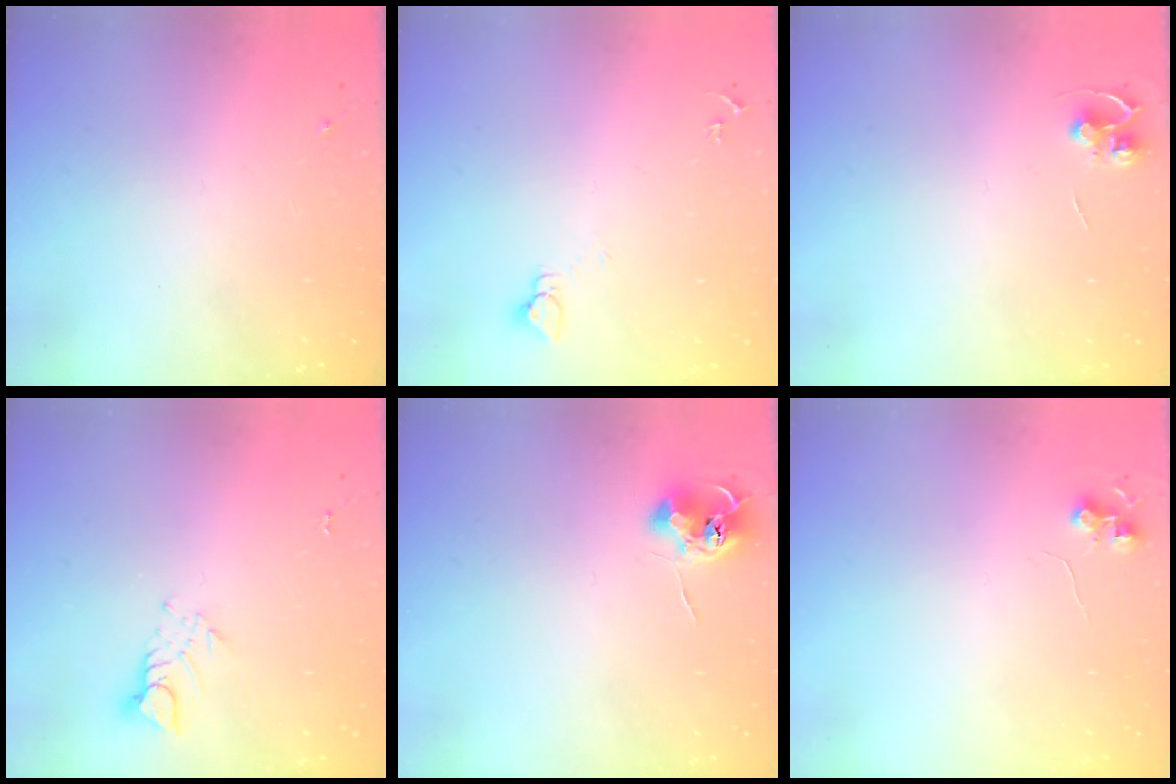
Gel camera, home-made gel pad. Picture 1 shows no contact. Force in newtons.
{"total": 2.7, "press": 2.7, "slide": 0.2}
{"total": 5.7, "press": 5.6, "slide": 0.4}
{"total": 5.1, "press": 5.0, "slide": 0.3}
{"total": 7.8, "press": 7.8, "slide": 0.8}
{"total": 6.0, "press": 5.9, "slide": 0.7}